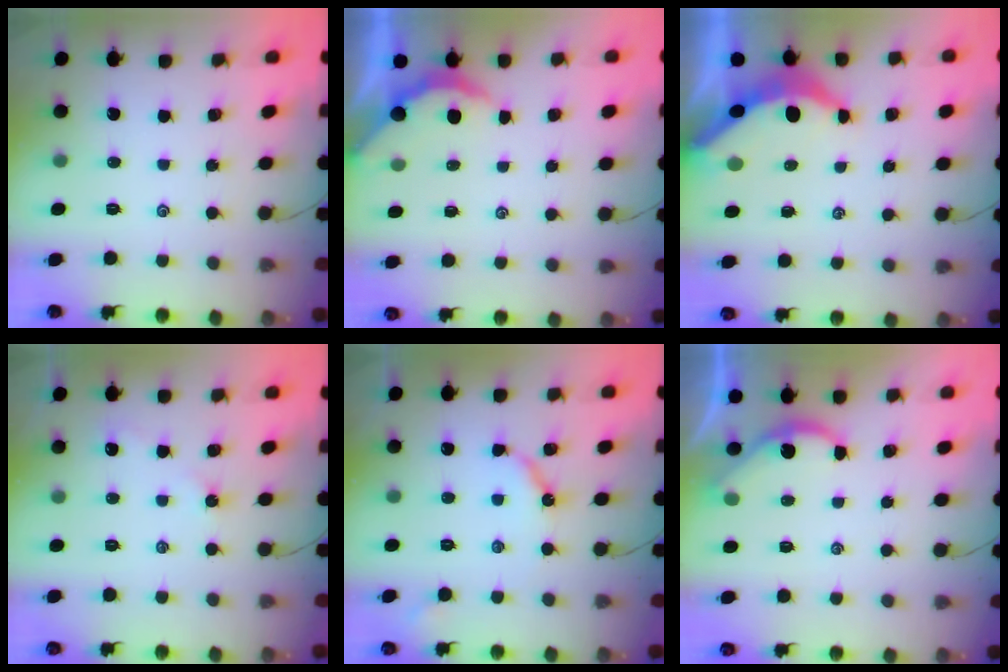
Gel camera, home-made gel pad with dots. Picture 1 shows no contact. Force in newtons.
{"total": 2.4, "press": 2.3, "slide": 0.4}
{"total": 5.4, "press": 5.4, "slide": 0.6}
{"total": 2.3, "press": 2.3, "slide": 0.5}
{"total": 5.5, "press": 5.5, "slide": 0.5}
{"total": 2.4, "press": 2.3, "slide": 0.3}